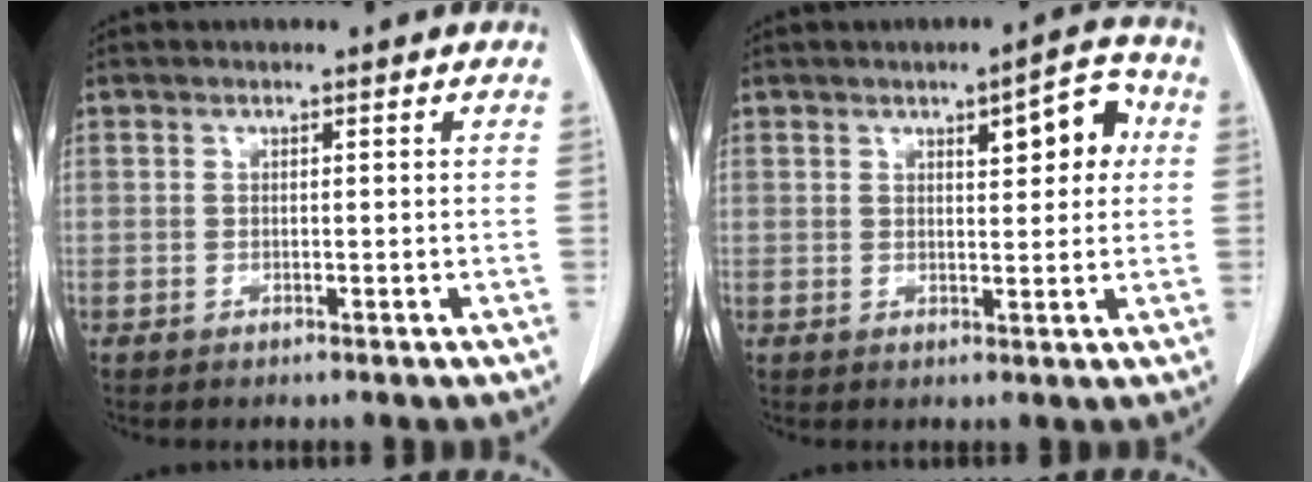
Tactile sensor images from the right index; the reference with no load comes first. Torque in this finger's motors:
{"motor_torque": [0.17, 0.15, 0.08, 0.02]}